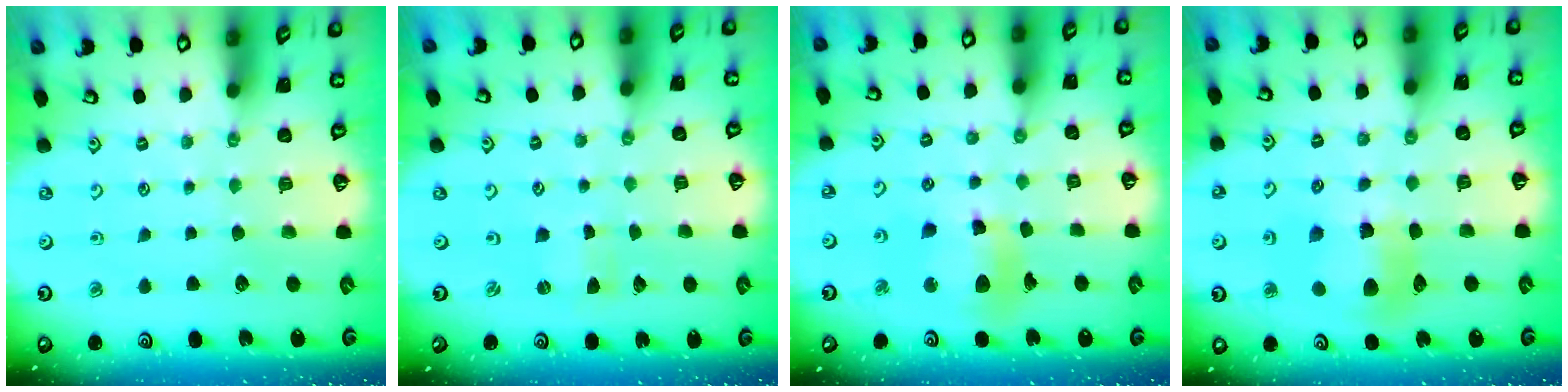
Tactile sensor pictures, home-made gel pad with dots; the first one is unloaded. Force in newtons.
{"total": 0.0}
{"total": 12.4, "press": 12.3, "slide": 1.6}
{"total": 10.6, "press": 10.6, "slide": 1.2}